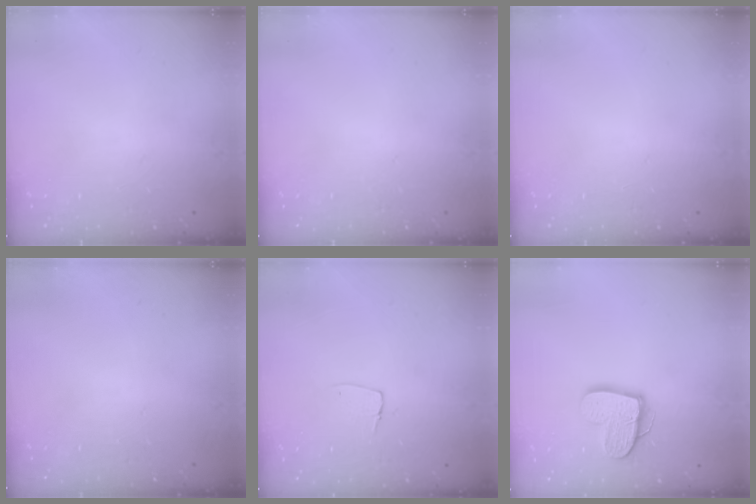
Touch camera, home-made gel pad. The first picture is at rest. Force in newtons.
{"total": 0.0}
{"total": 0.0}
{"total": 0.0}
{"total": 5.6, "press": 5.5, "slide": 0.4}
{"total": 12.9, "press": 12.9, "slide": 1.0}